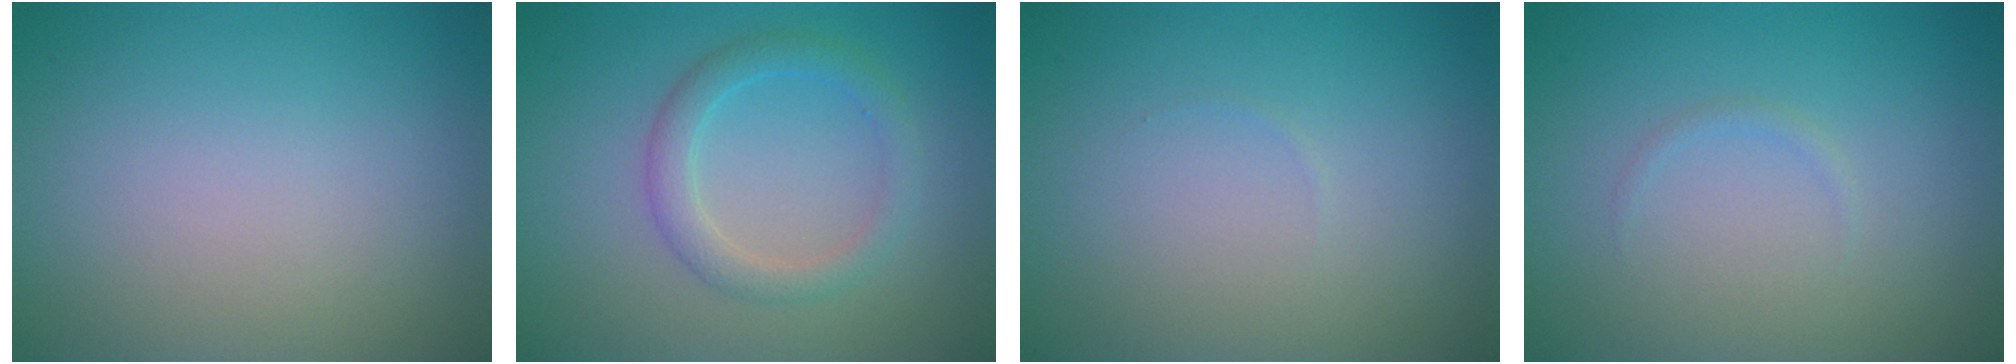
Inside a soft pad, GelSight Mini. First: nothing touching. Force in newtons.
{"total": 2.6, "press": 2.6, "slide": 0.1}
{"total": 0.0}
{"total": 0.5, "press": 0.5, "slide": 0.0}